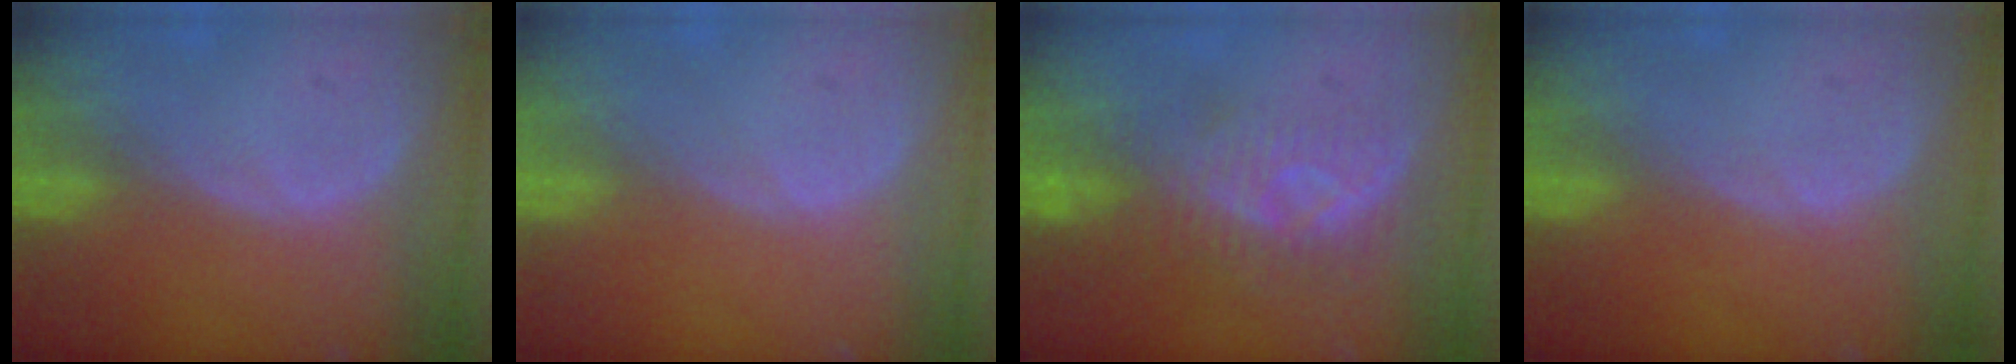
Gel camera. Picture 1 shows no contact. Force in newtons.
{"total": 0.0}
{"total": 8.2, "press": 7.6, "slide": 3.1}
{"total": 0.0}